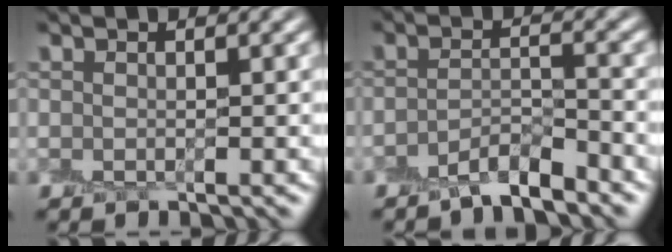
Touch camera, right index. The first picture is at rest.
{"total": 3.0, "force": [-2.4, 0.4, 1.7], "torque": [-0.028, 0.007, -0.051]}